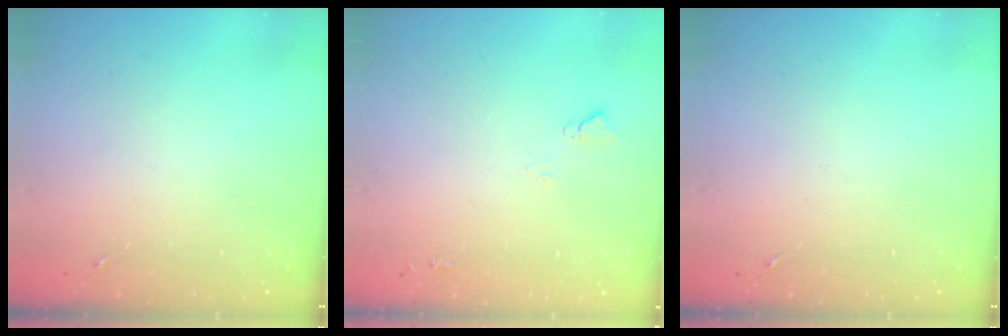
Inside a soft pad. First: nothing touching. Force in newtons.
{"total": 4.9, "press": 4.9, "slide": 0.6}
{"total": 0.0}